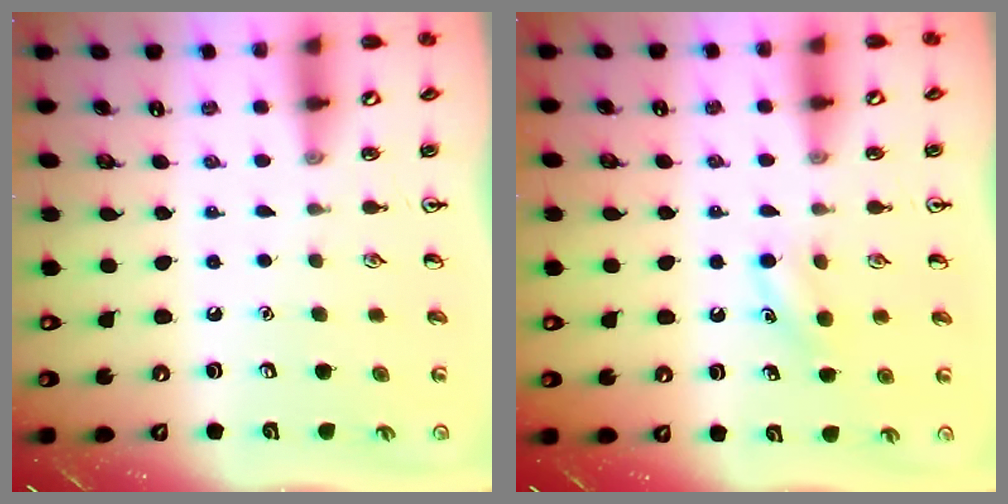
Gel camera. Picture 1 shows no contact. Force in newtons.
{"total": 6.0, "press": 5.7, "slide": 1.8}